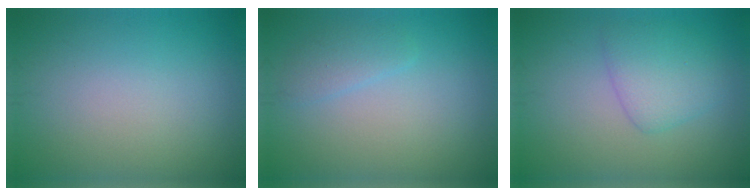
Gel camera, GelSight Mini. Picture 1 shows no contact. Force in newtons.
{"total": 1.5, "press": 1.5, "slide": 0.1}
{"total": 3.0, "press": 3.0, "slide": 0.2}